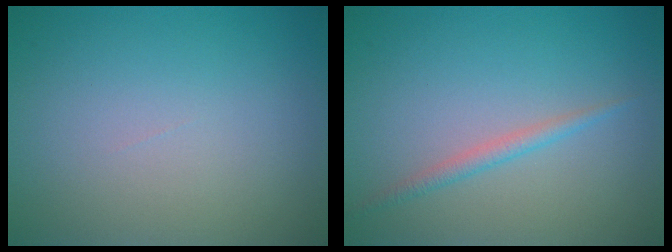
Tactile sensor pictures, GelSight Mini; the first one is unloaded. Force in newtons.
{"total": 1.4, "press": 1.4, "slide": 0.0}